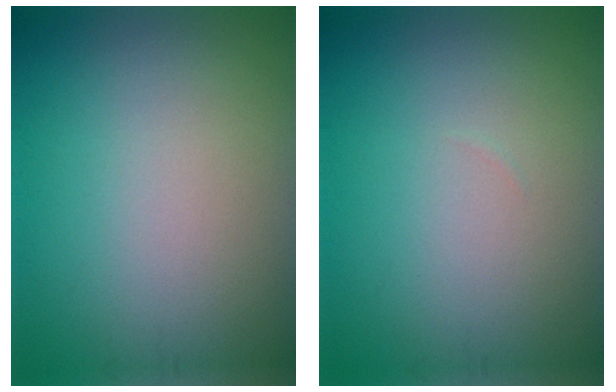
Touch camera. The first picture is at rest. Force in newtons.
{"total": 0.0}